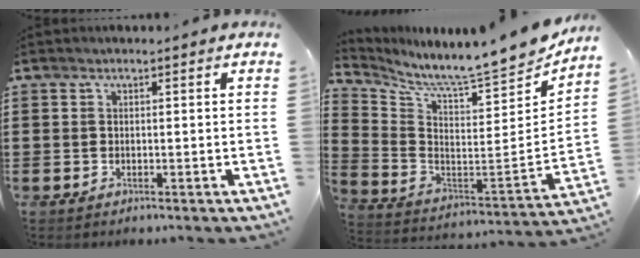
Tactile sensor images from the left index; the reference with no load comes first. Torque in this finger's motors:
{"motor_torque": [2.14, 0.00, 0.16, 0.09]}